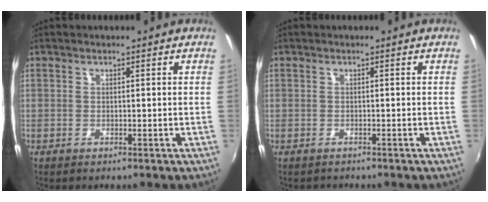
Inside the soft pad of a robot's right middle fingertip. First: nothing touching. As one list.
[{"total": 1.0, "force": [-0.8, 0.6, -0.1], "torque": [-0.002, 0.003, -0.012]}]